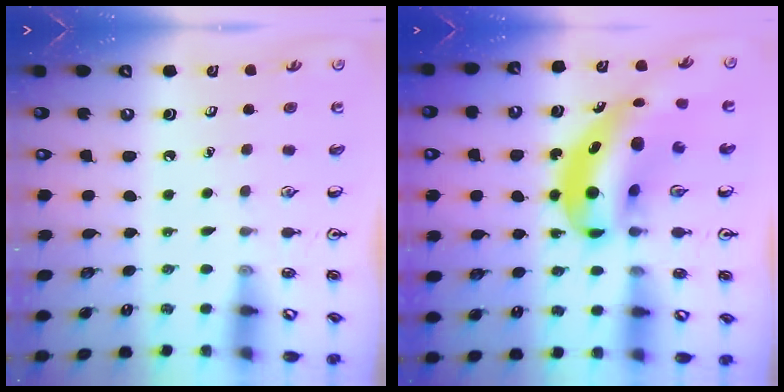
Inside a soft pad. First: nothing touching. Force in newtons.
{"total": 13.6, "press": 12.9, "slide": 4.2}